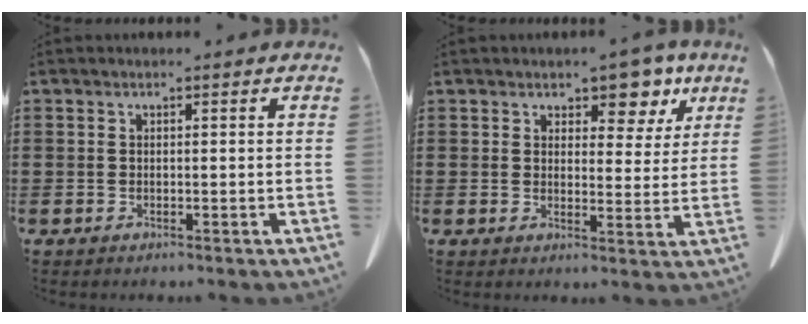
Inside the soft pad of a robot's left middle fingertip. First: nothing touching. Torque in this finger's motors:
{"motor_torque": [0.02, 0.08, 0.22, 0.02]}